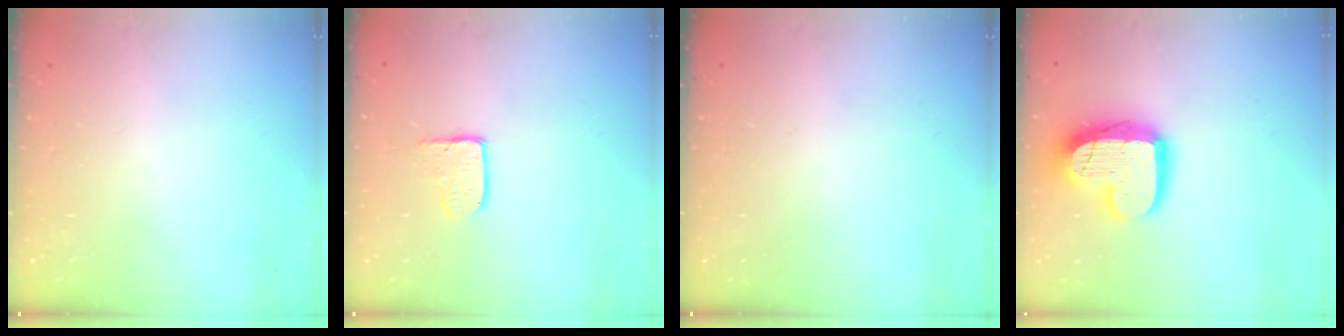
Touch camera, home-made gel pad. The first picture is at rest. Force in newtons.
{"total": 3.9, "press": 3.9, "slide": 0.4}
{"total": 0.0}
{"total": 17.3, "press": 17.3, "slide": 1.7}